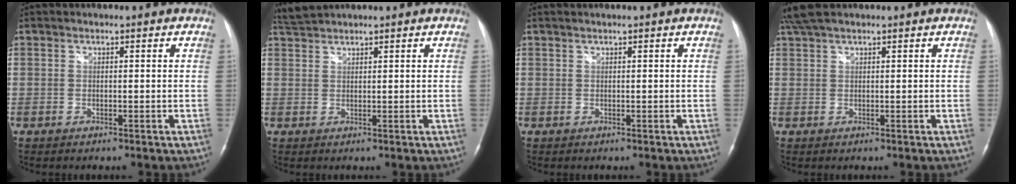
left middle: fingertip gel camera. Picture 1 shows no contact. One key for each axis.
{"total": 2.6, "fx": 2.5, "fy": -0.2, "fz": 0.2, "tx": -0.016, "ty": 0.015, "tz": 0.059}
{"total": 0.8, "fx": 0.6, "fy": -0.1, "fz": 0.5, "tx": -0.011, "ty": 0.011, "tz": 0.015}
{"total": 4.0, "fx": 3.4, "fy": 0.7, "fz": 2.0, "tx": -0.045, "ty": 0.029, "tz": 0.068}